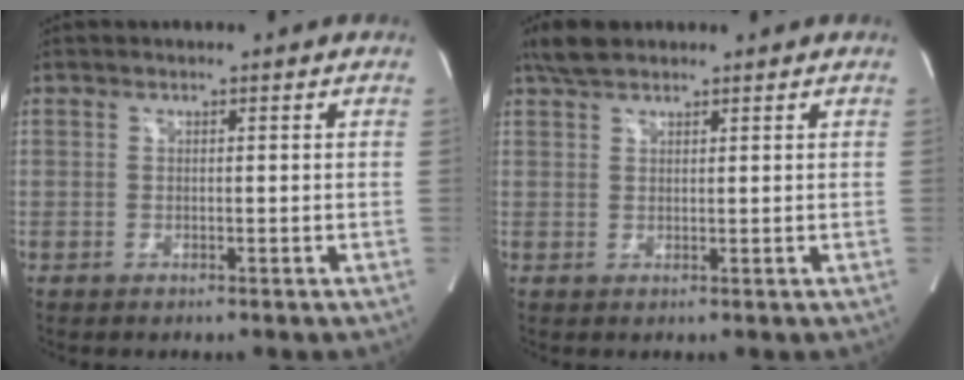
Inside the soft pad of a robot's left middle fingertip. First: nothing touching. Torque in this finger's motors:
{"motor_torque": [0.32, 0.10, -0.15, 0.01]}